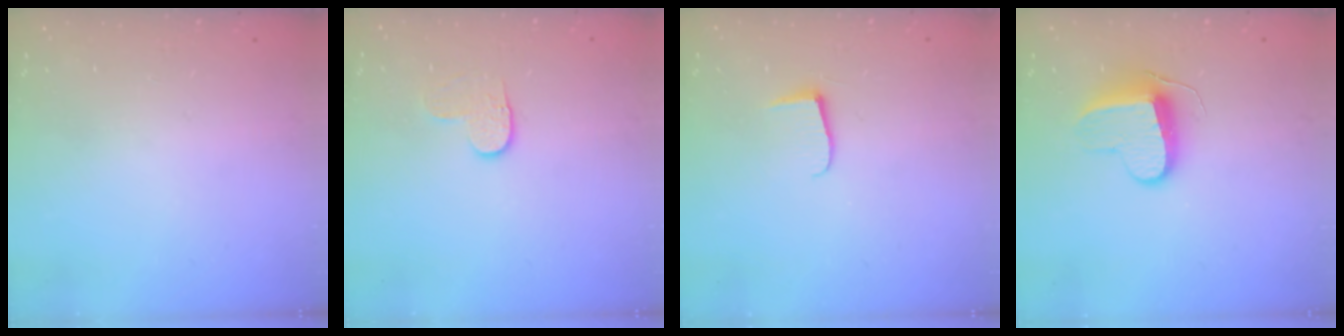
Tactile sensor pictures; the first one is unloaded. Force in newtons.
{"total": 3.6, "press": 3.6, "slide": 0.4}
{"total": 5.1, "press": 5.0, "slide": 0.6}
{"total": 10.2, "press": 10.2, "slide": 0.3}